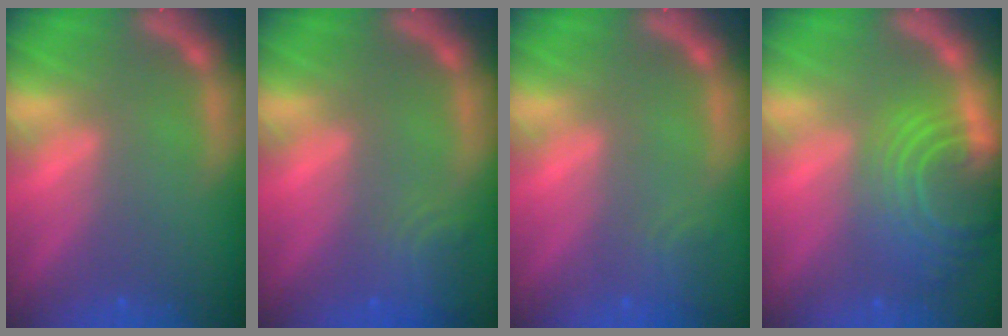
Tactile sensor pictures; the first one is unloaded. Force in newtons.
{"total": 3.5}
{"total": 1.9}
{"total": 9.5}